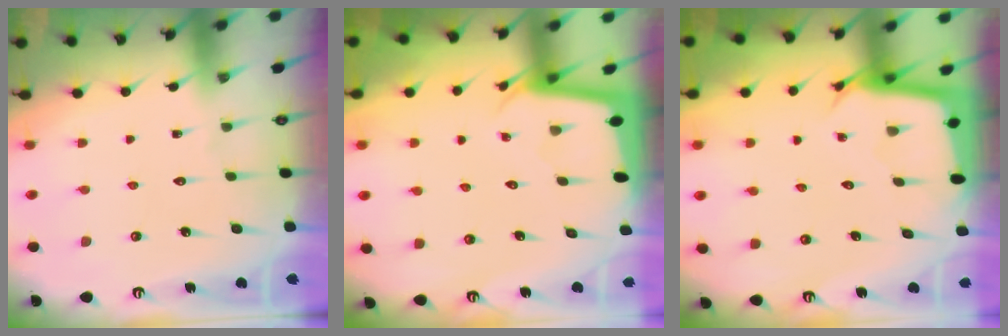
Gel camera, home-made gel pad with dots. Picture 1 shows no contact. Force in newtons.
{"total": 2.3, "press": 2.3, "slide": 0.1}
{"total": 2.8, "press": 2.8, "slide": 0.0}